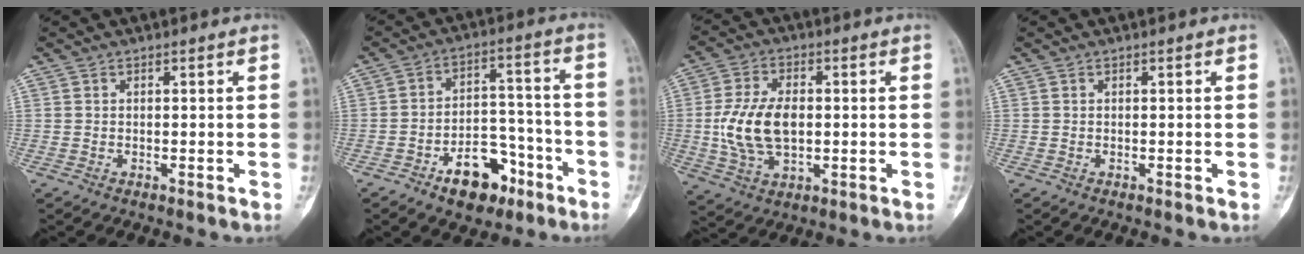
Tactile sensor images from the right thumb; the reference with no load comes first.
{"total": 12.0, "force": [-6.8, 7.2, 6.7], "torque": [-0.064, 0.064, -0.101]}
{"total": 11.9, "force": [-0.2, 7.1, 9.6], "torque": [-0.187, 0.005, 0.001]}
{"total": 0.0}